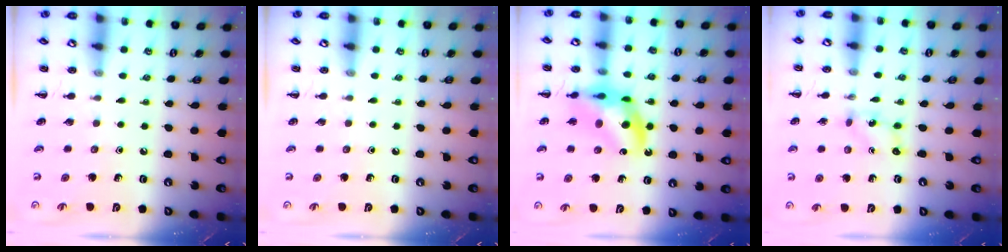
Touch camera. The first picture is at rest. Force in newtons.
{"total": 0.0}
{"total": 12.2, "press": 11.7, "slide": 3.5}
{"total": 1.8, "press": 1.8, "slide": 0.3}